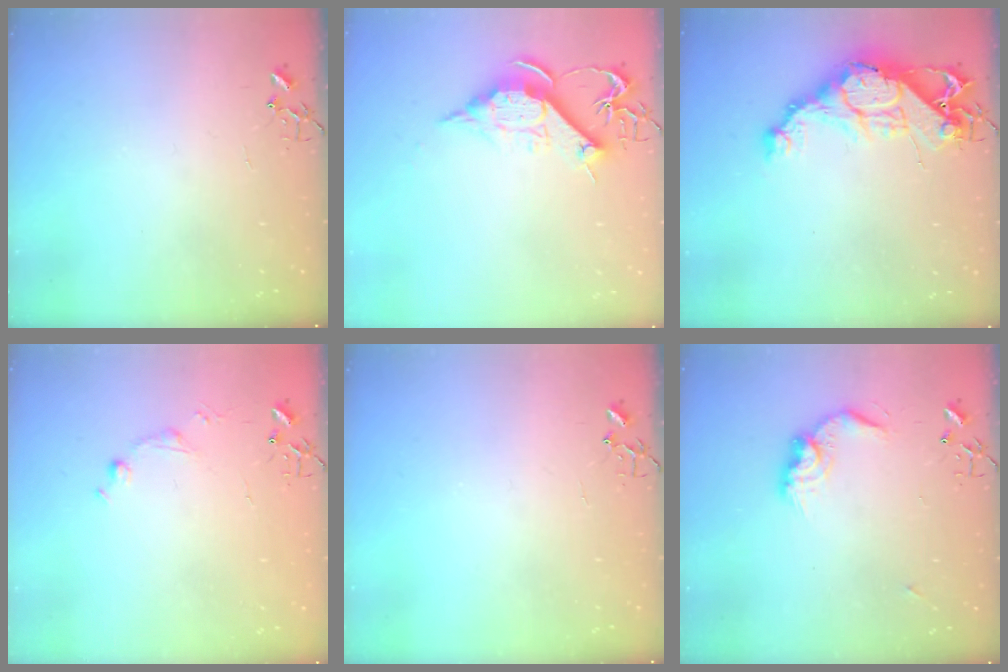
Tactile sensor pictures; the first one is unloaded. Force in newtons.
{"total": 11.2, "press": 11.2, "slide": 0.2}
{"total": 15.7, "press": 15.7, "slide": 1.3}
{"total": 6.6, "press": 6.6, "slide": 0.6}
{"total": 0.0}
{"total": 12.5, "press": 12.5, "slide": 0.7}